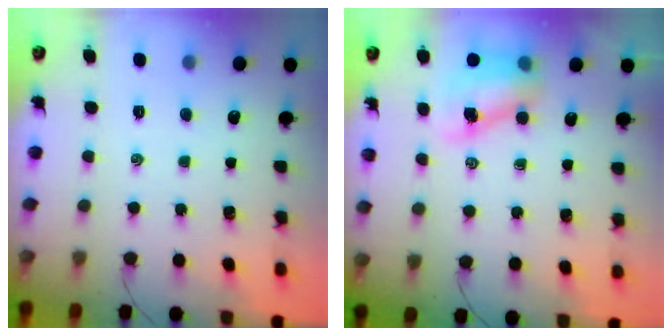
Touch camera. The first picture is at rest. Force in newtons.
{"total": 7.9, "press": 7.8, "slide": 1.3}